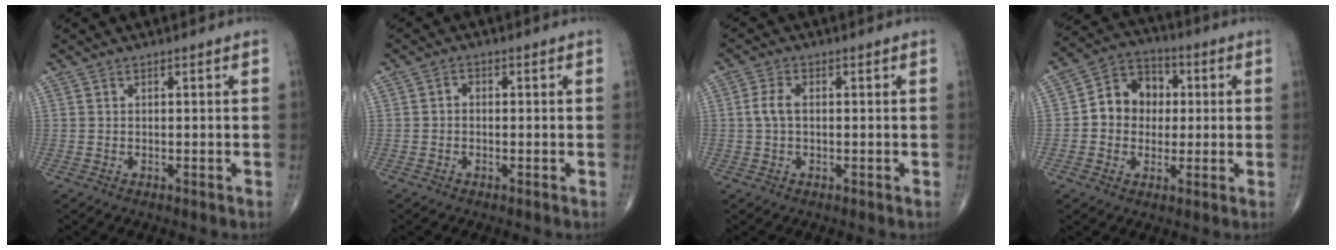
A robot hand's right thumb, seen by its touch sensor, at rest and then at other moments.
{"total": 1.4, "force": [-0.2, 1.1, 0.8], "torque": [-0.007, 0.005, -0.008]}
{"total": 3.4, "force": [0.1, 1.9, 2.8], "torque": [-0.063, 0.008, -0.002]}
{"total": 10.1, "force": [0.7, 8.6, 5.3], "torque": [-0.050, 0.024, 0.000]}